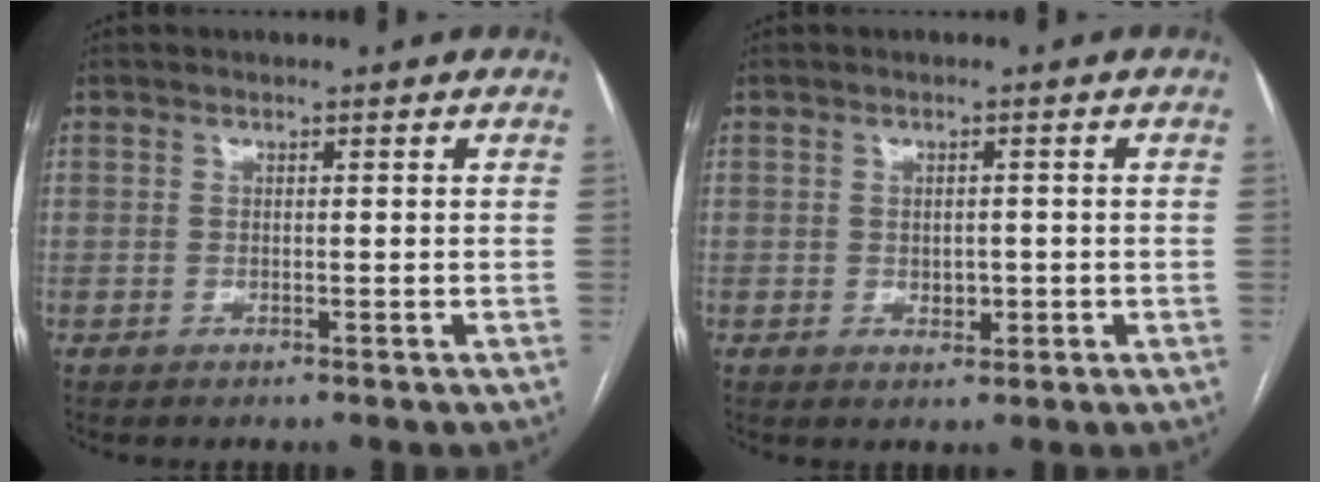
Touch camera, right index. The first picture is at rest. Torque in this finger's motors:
{"motor_torque": [-0.10, 0.00, -0.06, 0.00]}